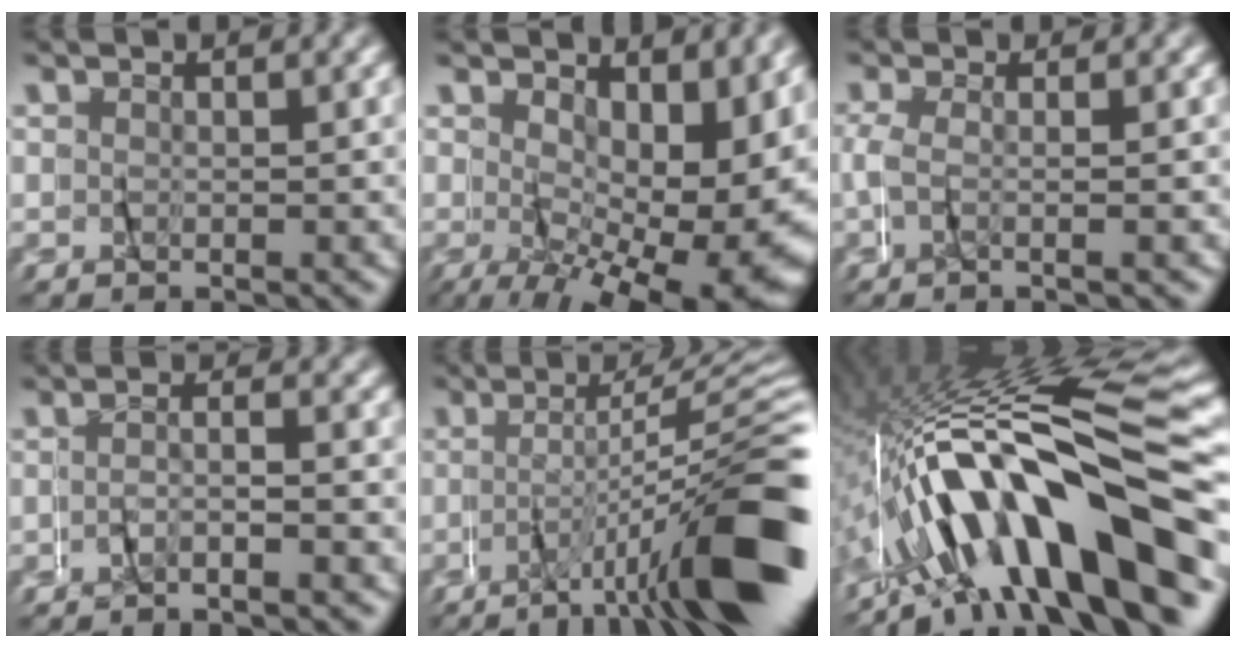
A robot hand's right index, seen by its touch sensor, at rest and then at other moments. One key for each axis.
{"total": 8.6, "fx": -1.7, "fy": 3.2, "fz": 7.8, "tx": -0.094, "ty": -0.029, "tz": -0.011}
{"total": 2.6, "fx": -2.1, "fy": -1.5, "fz": 0.6, "tx": -0.023, "ty": -0.002, "tz": -0.036}
{"total": 2.9, "fx": -2.7, "fy": -1.1, "fz": 0.2, "tx": 0.002, "ty": 0.010, "tz": -0.056}
{"total": 10.4, "fx": -6.9, "fy": -0.4, "fz": 7.7, "tx": -0.083, "ty": 0.005, "tz": -0.104}
{"total": 15.6, "fx": -5.3, "fy": 5.0, "fz": 13.7, "tx": -0.253, "ty": 0.009, "tz": -0.073}